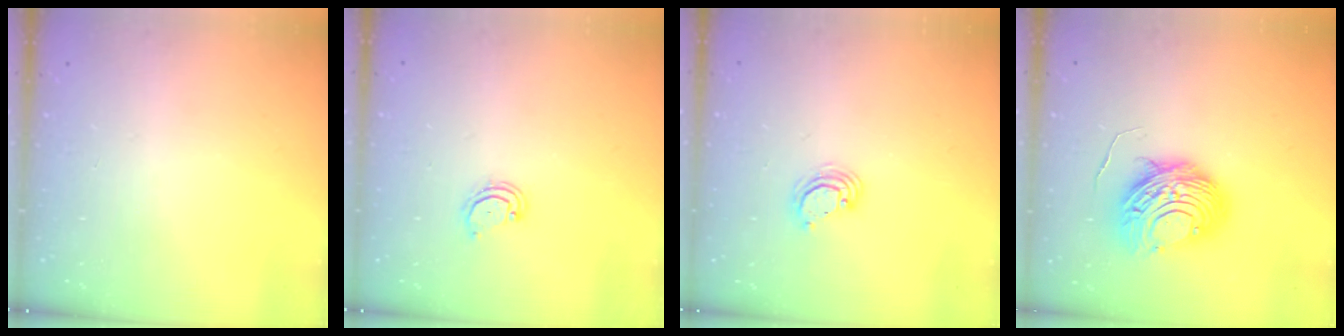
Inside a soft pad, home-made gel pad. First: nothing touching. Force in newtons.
{"total": 2.8, "press": 2.8, "slide": 0.2}
{"total": 4.1, "press": 4.1, "slide": 0.2}
{"total": 11.3, "press": 11.3, "slide": 1.2}